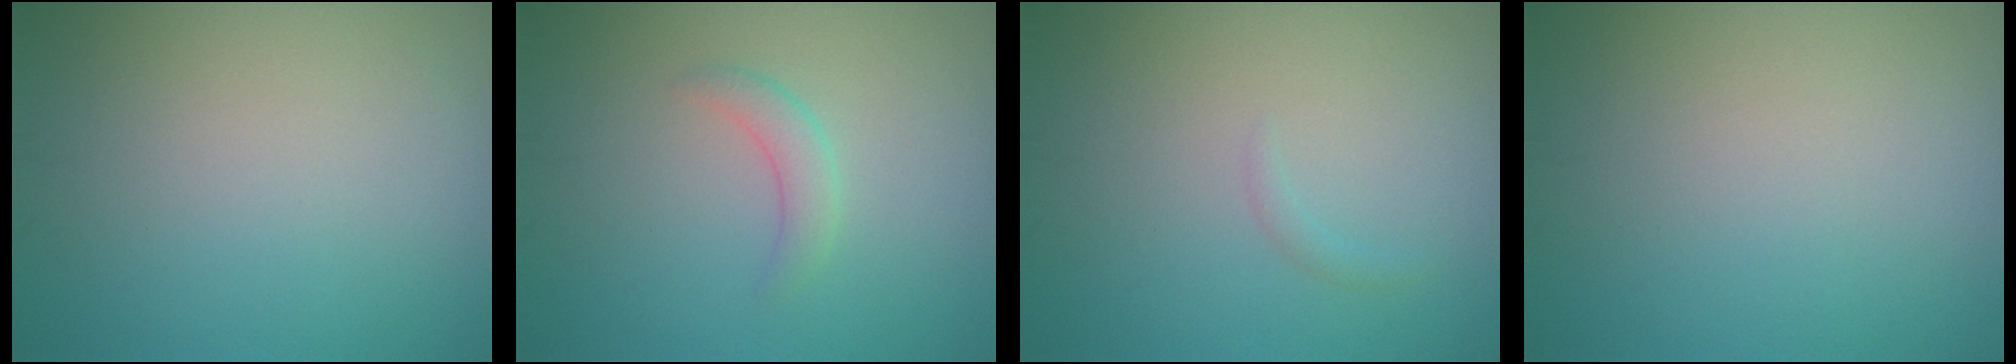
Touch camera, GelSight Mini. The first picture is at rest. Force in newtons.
{"total": 1.7, "press": 1.7, "slide": 0.1}
{"total": 0.6, "press": 0.6, "slide": 0.1}
{"total": 0.0}